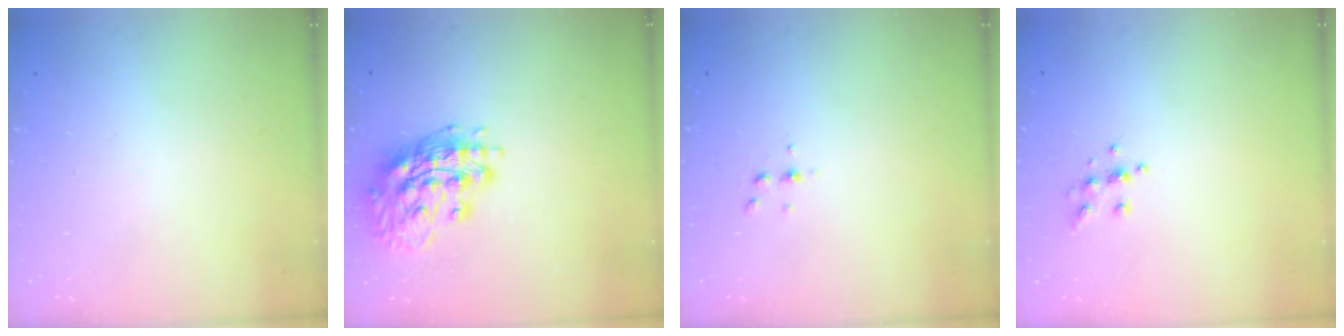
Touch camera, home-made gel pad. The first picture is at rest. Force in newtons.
{"total": 16.3, "press": 16.1, "slide": 2.8}
{"total": 2.5, "press": 2.4, "slide": 0.2}
{"total": 6.4, "press": 6.3, "slide": 1.2}